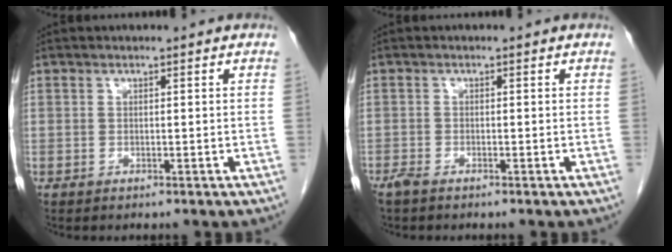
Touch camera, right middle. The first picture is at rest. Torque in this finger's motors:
{"motor_torque": [0.17, -0.08, 0.04, 0.04]}